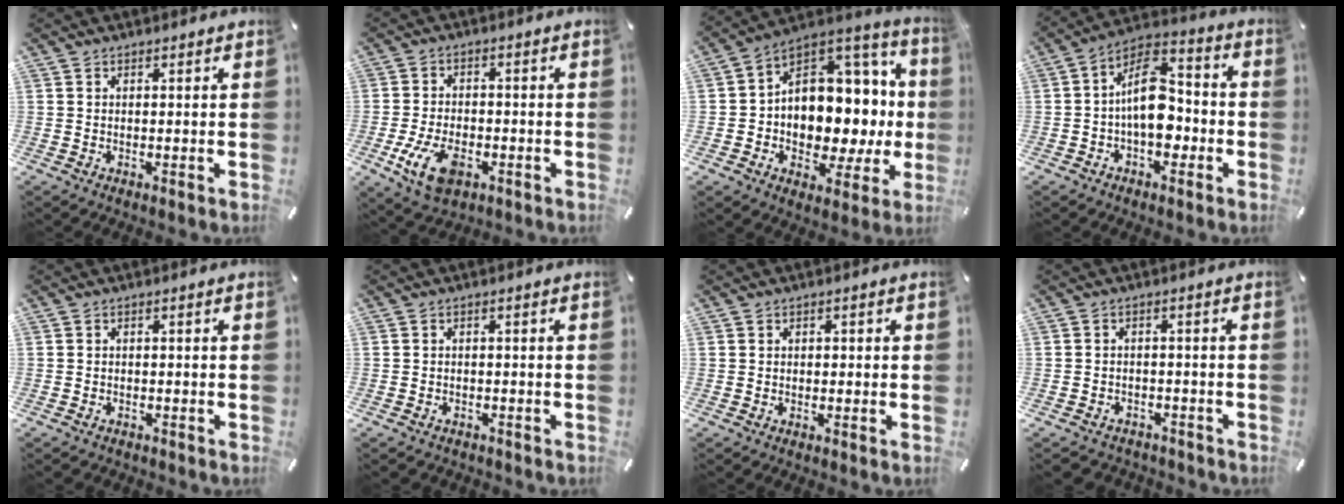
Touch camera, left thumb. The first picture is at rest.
{"total": 9.7, "force": [-3.8, 5.8, 6.8], "torque": [-0.148, 0.001, -0.071]}
{"total": 12.7, "force": [-0.1, 10.2, 7.6], "torque": [-0.090, -0.036, -0.004]}
{"total": 12.9, "force": [-2.3, 8.1, 9.8], "torque": [-0.173, 0.012, -0.040]}
{"total": 1.2, "force": [-1.0, 0.7, 0.2], "torque": [-0.005, 0.005, -0.024]}
{"total": 1.7, "force": [-1.3, 1.0, 0.3], "torque": [-0.014, 0.005, -0.033]}
{"total": 0.9, "force": [-0.4, 0.7, 0.4], "torque": [-0.007, 0.003, -0.011]}
{"total": 3.0, "force": [-2.2, 1.9, 0.5], "torque": [-0.015, 0.011, -0.048]}